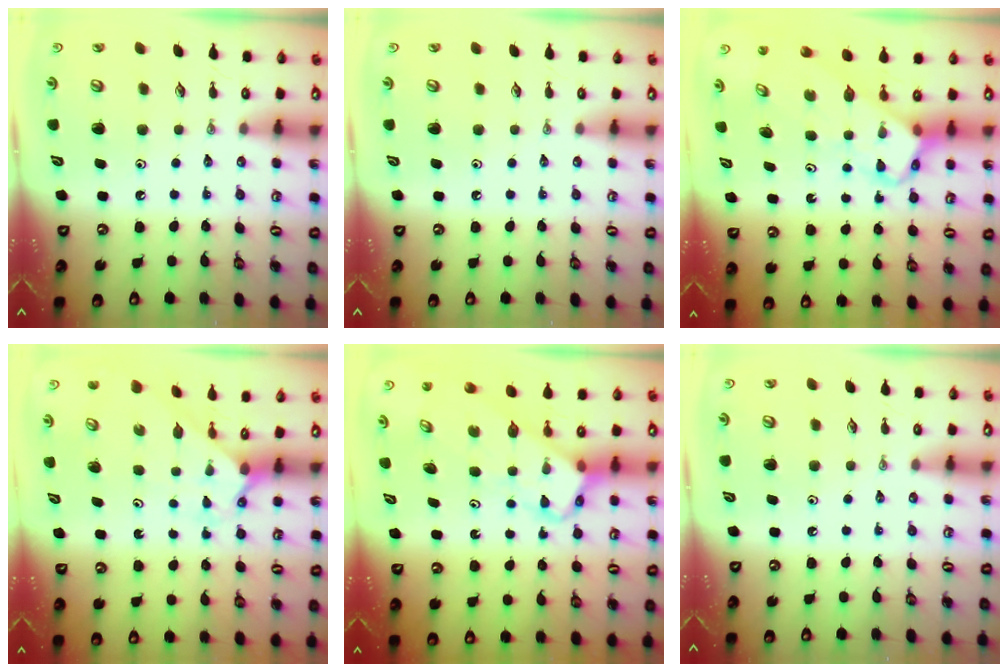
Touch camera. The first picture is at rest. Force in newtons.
{"total": 0.0}
{"total": 3.9, "press": 3.9, "slide": 0.2}
{"total": 2.1, "press": 2.1, "slide": 0.3}
{"total": 3.9, "press": 3.9, "slide": 0.3}
{"total": 0.0}